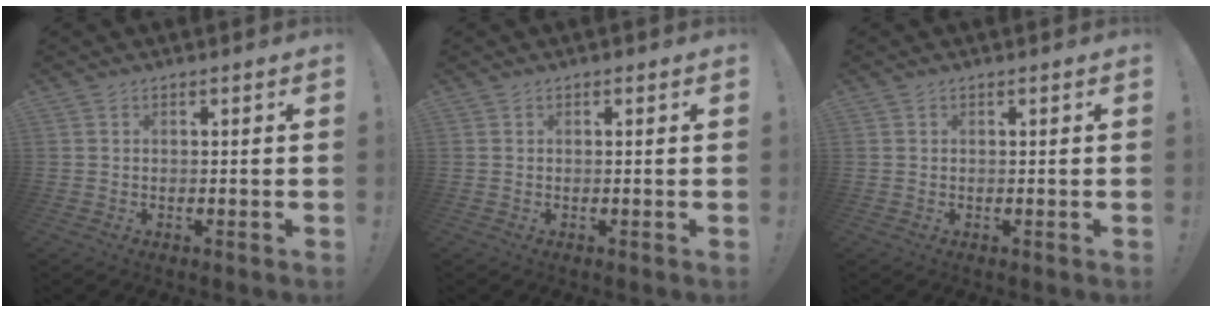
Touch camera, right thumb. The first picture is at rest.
{"total": 0.0}
{"total": 0.0}